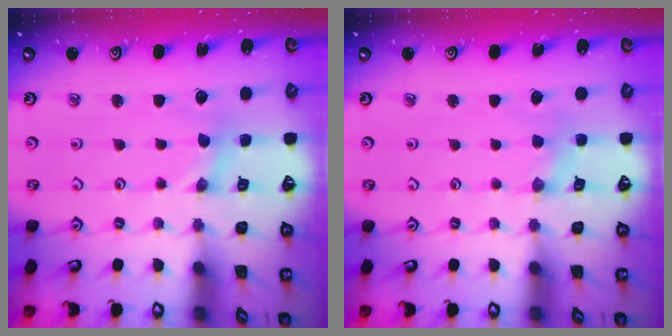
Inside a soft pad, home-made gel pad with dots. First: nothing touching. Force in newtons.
{"total": 1.3, "press": 1.2, "slide": 0.2}